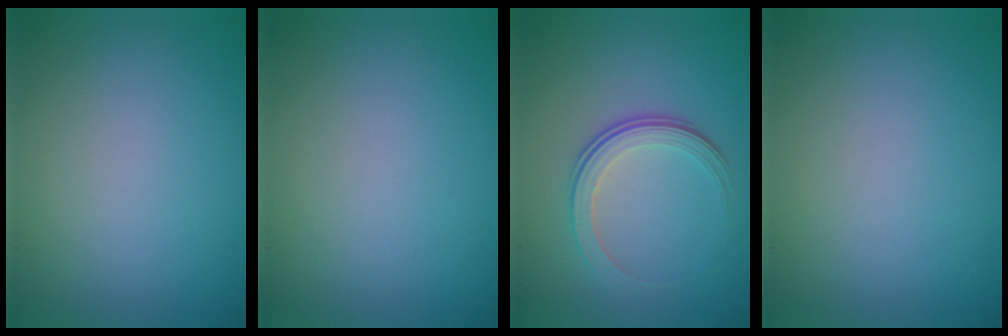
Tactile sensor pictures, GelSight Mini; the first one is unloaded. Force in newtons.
{"total": 0.0}
{"total": 3.6, "press": 2.4, "slide": 2.7}
{"total": 0.0}